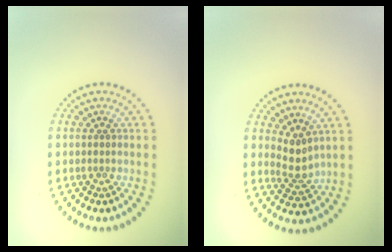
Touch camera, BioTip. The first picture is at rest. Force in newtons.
{"total": 2.3, "press": 1.7, "slide": 1.6}